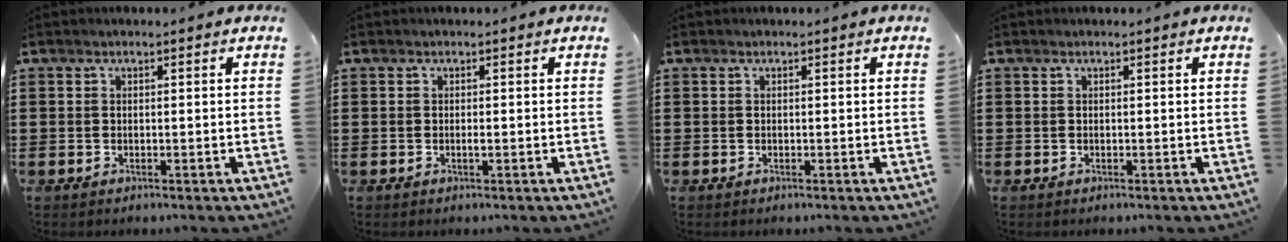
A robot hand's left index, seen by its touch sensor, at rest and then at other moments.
{"total": 0.6, "force": [-0.1, 0.1, 0.6], "torque": [-0.012, -0.005, 0.000]}
{"total": 0.0}
{"total": 0.0}